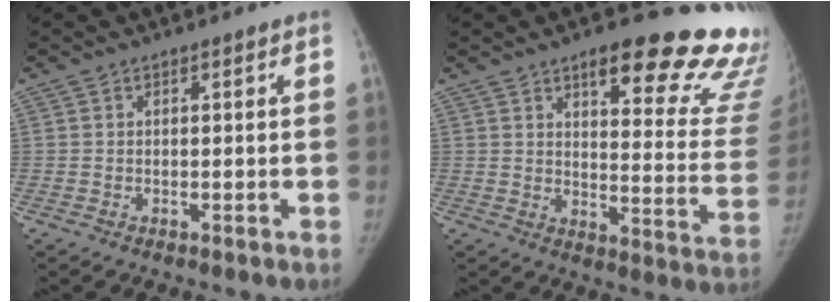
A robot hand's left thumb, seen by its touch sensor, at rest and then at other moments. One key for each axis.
{"total": 25.5, "fx": 18.0, "fy": 7.7, "fz": 16.4, "tx": -0.152, "ty": -0.097, "tz": 0.218}